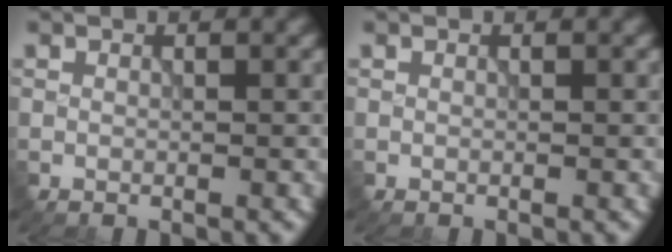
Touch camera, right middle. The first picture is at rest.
{"total": 0.0}